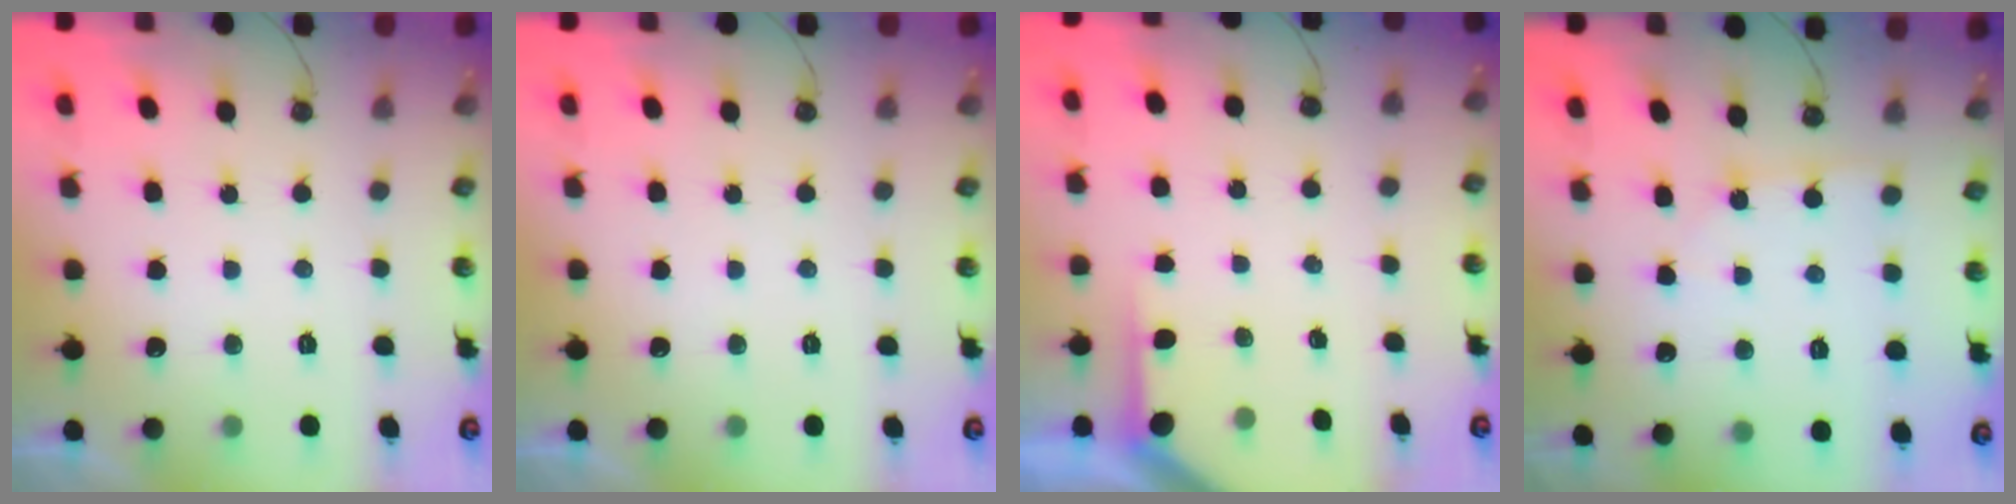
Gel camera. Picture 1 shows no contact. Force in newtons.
{"total": 0.0}
{"total": 2.8, "press": 2.8, "slide": 0.2}
{"total": 2.6, "press": 2.6, "slide": 0.3}